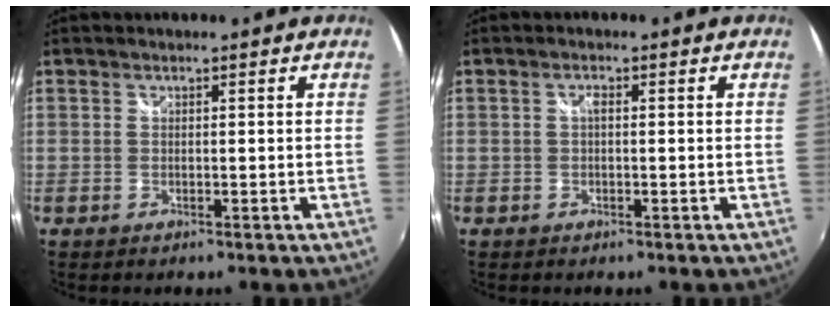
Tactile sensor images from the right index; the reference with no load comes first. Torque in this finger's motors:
{"motor_torque": [0.33, -0.14, 0.21, 0.03]}